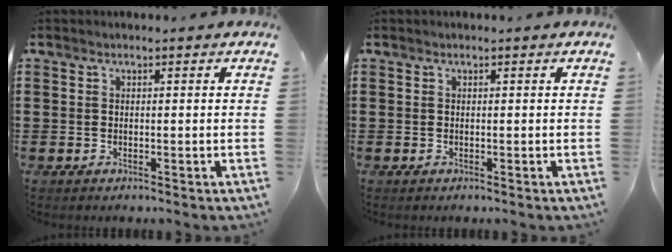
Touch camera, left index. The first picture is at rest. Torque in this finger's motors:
{"motor_torque": [0.00, 0.00, 0.00, 0.00]}